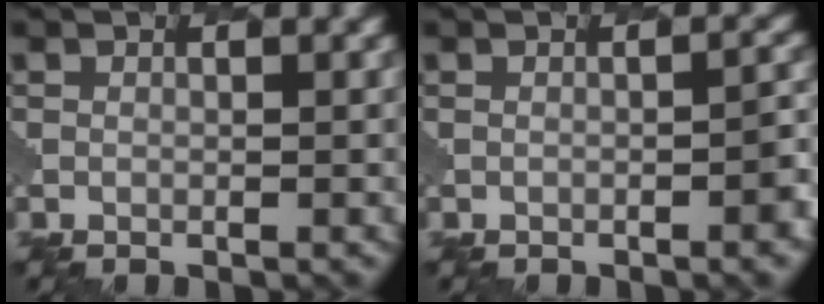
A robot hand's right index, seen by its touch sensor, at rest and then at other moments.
{"total": 2.5, "force": [-1.0, 0.6, 2.2], "torque": [-0.026, 0.007, -0.016]}